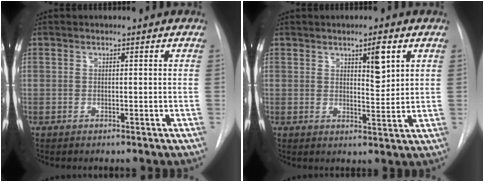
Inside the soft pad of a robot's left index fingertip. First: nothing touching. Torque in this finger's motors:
{"motor_torque": [0.17, -0.10, 0.20, 0.06]}